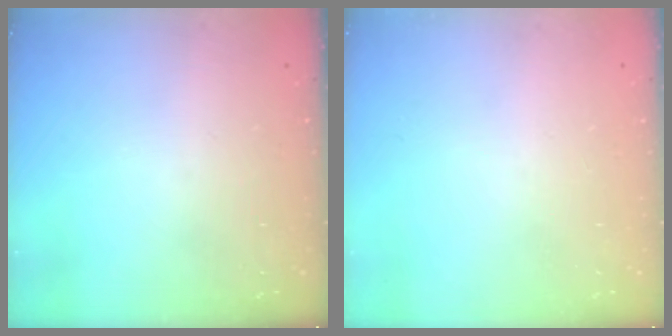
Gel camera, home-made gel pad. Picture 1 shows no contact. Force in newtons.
{"total": 0.0}